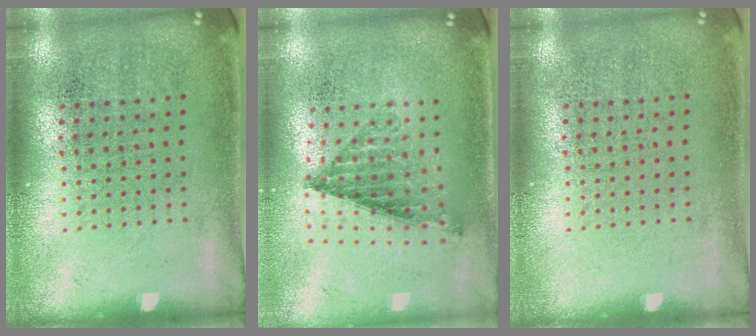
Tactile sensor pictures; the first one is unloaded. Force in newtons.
{"total": 0.9, "press": 0.9, "slide": 0.0}
{"total": 0.0}